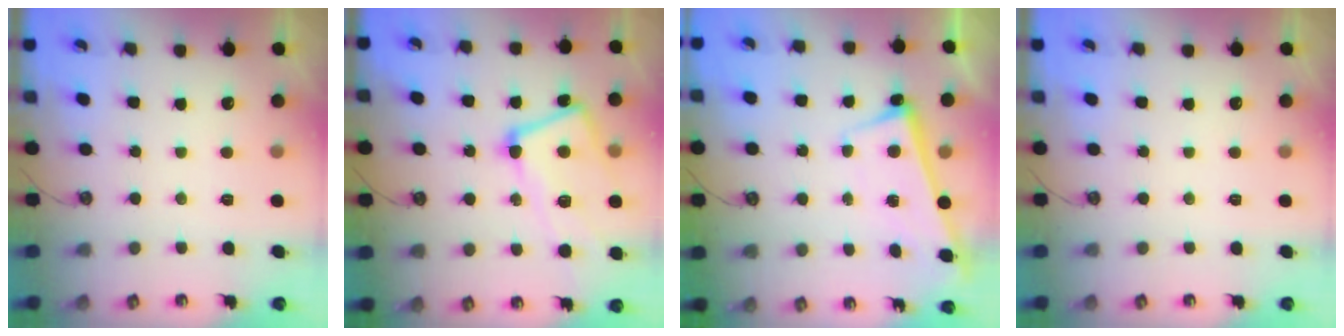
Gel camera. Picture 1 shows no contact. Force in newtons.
{"total": 7.9, "press": 7.8, "slide": 1.4}
{"total": 2.7, "press": 2.6, "slide": 0.5}
{"total": 0.0}